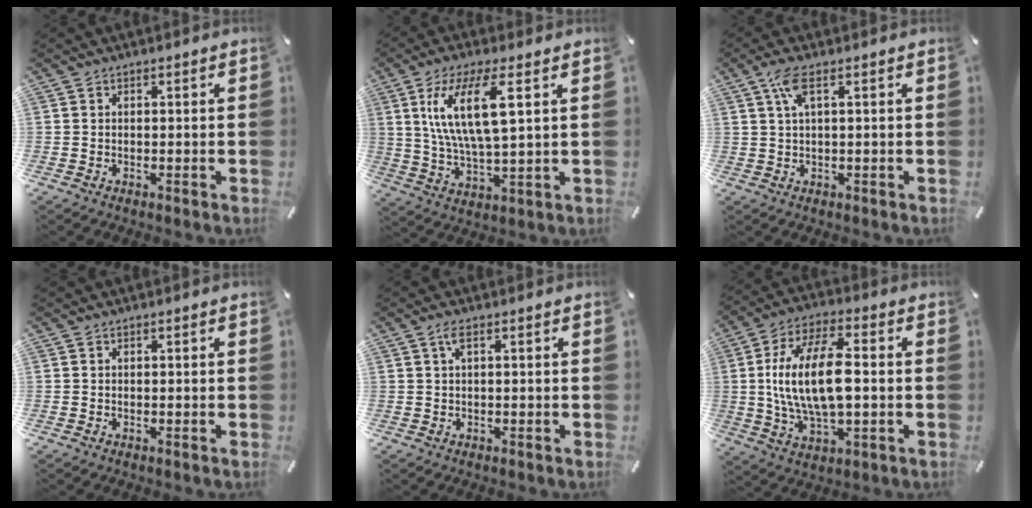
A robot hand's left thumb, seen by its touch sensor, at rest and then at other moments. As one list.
[{"total": 13.6, "force": [5.0, 4.0, 12.0], "torque": [-0.264, -0.001, 0.080]}, {"total": 4.7, "force": [1.7, 1.1, 4.2], "torque": [-0.088, 0.004, 0.028]}, {"total": 0.0}, {"total": 2.1, "force": [0.5, 0.4, 2.0], "torque": [-0.041, 0.003, 0.008]}, {"total": 16.9, "force": [0.5, 7.6, 15.0], "torque": [-0.312, -0.001, 0.006]}]